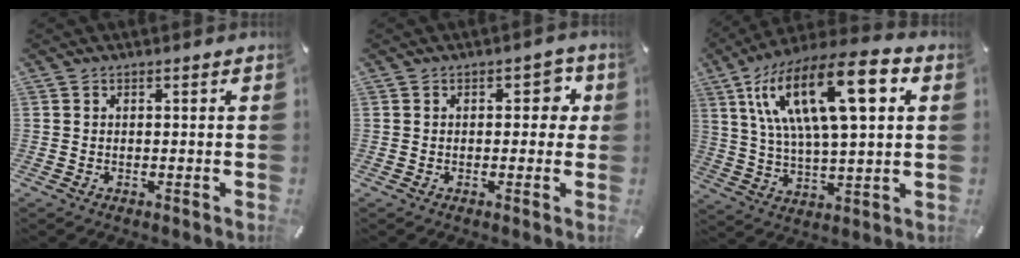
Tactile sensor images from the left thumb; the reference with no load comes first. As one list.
[{"total": 4.6, "force": [0.7, 3.0, 3.4], "torque": [-0.038, 0.001, 0.001]}, {"total": 21.8, "force": [8.6, 8.5, 18.1], "torque": [-0.349, -0.024, 0.129]}]